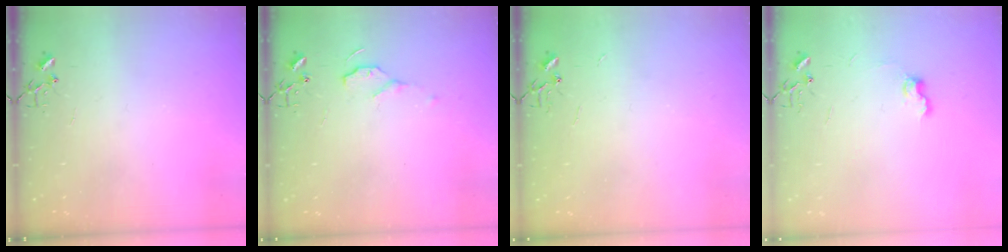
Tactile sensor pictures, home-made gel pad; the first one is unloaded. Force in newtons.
{"total": 7.0, "press": 6.9, "slide": 0.8}
{"total": 2.2, "press": 2.2, "slide": 0.3}
{"total": 7.6, "press": 7.5, "slide": 0.7}